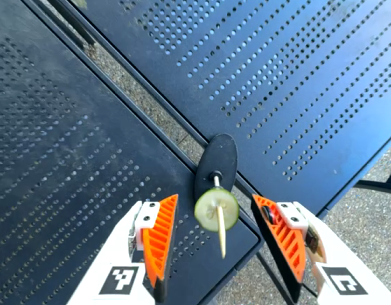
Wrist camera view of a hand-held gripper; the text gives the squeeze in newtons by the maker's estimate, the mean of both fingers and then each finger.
{"total": 0.0}